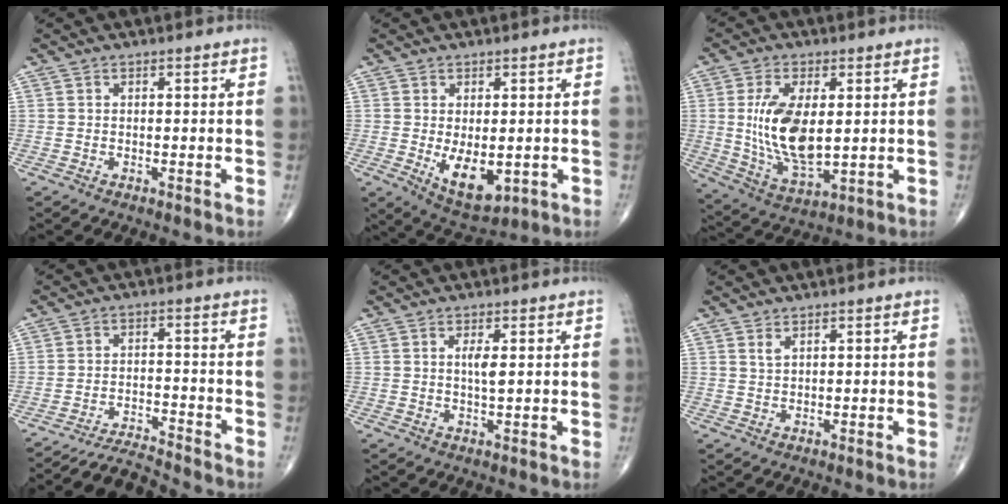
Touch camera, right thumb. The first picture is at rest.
{"total": 8.5, "force": [-1.3, 4.4, 7.1], "torque": [-0.098, -0.016, -0.003]}
{"total": 14.0, "force": [1.4, 6.8, 12.1], "torque": [-0.228, -0.022, 0.037]}
{"total": 5.5, "force": [-5.4, -1.0, -0.4], "torque": [-0.012, 0.036, -0.094]}
{"total": 2.5, "force": [0.5, 0.5, 2.4], "torque": [-0.048, -0.005, 0.010]}
{"total": 1.1, "force": [0.8, 0.3, 0.7], "torque": [-0.011, -0.002, 0.018]}